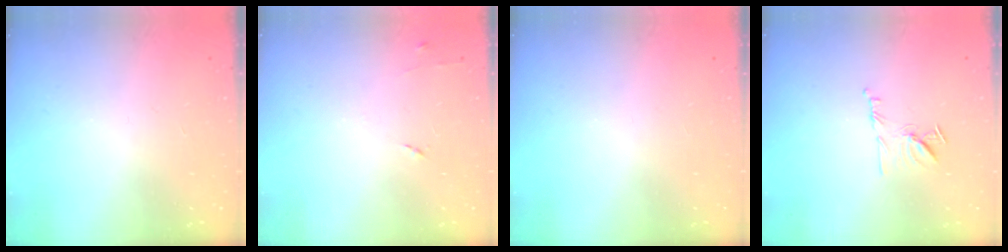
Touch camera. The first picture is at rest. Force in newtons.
{"total": 5.3, "press": 5.2, "slide": 0.8}
{"total": 0.0}
{"total": 8.2, "press": 8.1, "slide": 1.2}